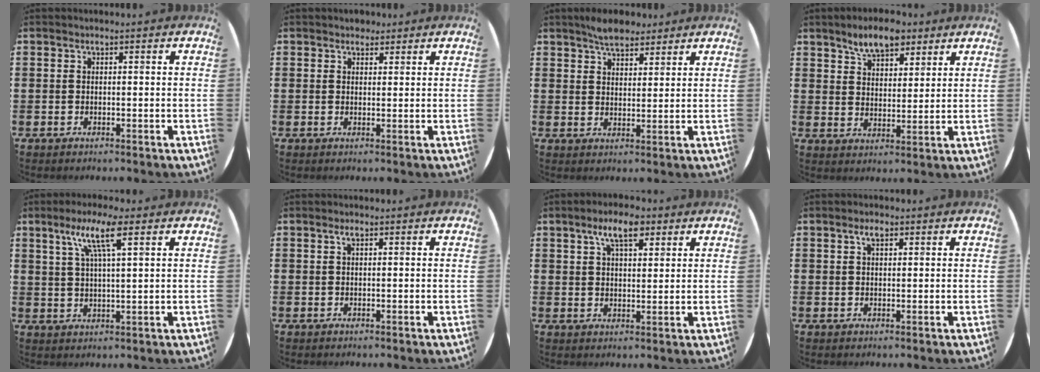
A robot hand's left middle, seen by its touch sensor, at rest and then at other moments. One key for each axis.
{"total": 1.5, "fx": 1.3, "fy": 0.6, "fz": 0.1, "tx": 0.006, "ty": 0.001, "tz": 0.024}
{"total": 4.3, "fx": 3.8, "fy": 1.6, "fz": 1.1, "tx": -0.022, "ty": -0.007, "tz": 0.070}
{"total": 6.2, "fx": 4.9, "fy": 2.9, "fz": 2.4, "tx": -0.045, "ty": -0.007, "tz": 0.088}
{"total": 7.3, "fx": 4.0, "fy": 1.4, "fz": 5.9, "tx": -0.119, "ty": 0.010, "tz": 0.065}
{"total": 0.8, "fx": 0.4, "fy": 0.3, "fz": 0.6, "tx": -0.012, "ty": 0.004, "tz": 0.006}
{"total": 6.3, "fx": 4.1, "fy": 2.5, "fz": 4.1, "tx": -0.074, "ty": -0.001, "tz": 0.068}
{"total": 1.8, "fx": 1.1, "fy": 0.9, "fz": 1.1, "tx": -0.017, "ty": 0.004, "tz": 0.017}